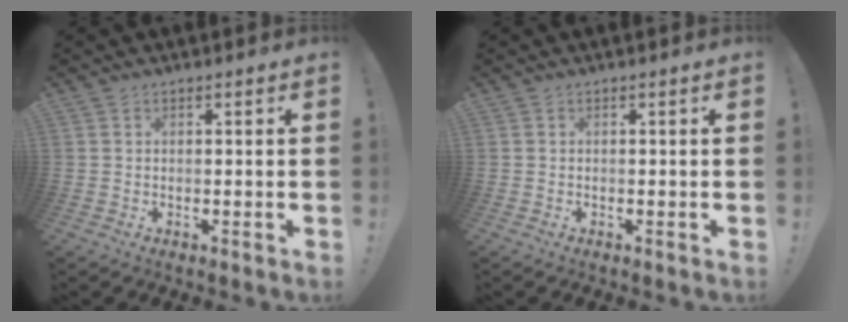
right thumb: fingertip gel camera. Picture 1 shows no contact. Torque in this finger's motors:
{"motor_torque": [-0.18, -0.02, -0.16, 0.01, 0.06]}